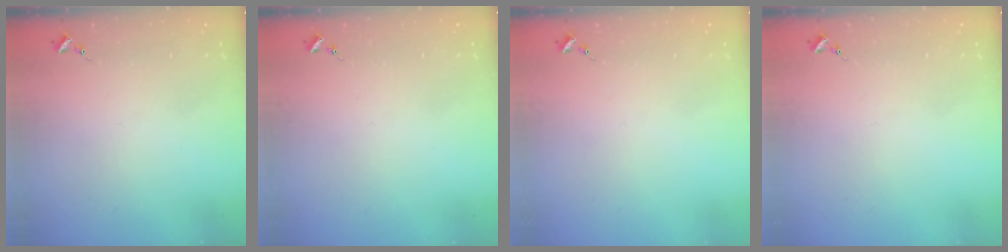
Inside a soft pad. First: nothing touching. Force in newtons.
{"total": 0.0}
{"total": 0.0}
{"total": 0.0}